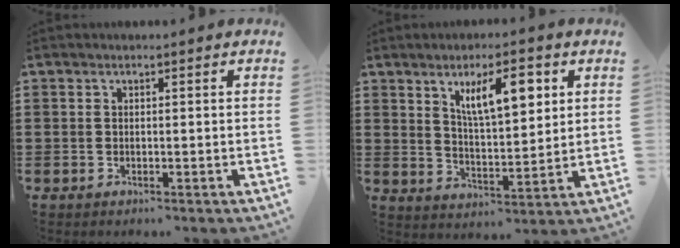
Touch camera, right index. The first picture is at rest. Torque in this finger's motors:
{"motor_torque": [0.50, -0.06, 0.43, 0.13]}